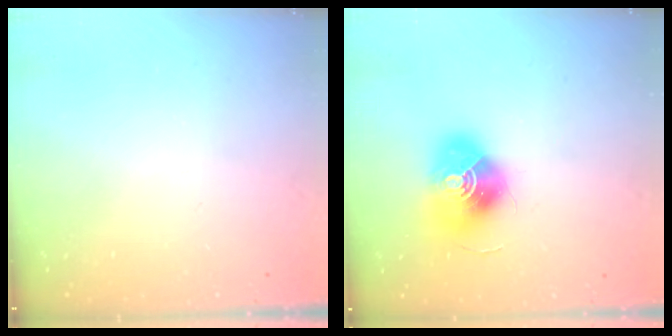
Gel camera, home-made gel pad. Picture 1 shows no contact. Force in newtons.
{"total": 16.2, "press": 16.2, "slide": 0.5}